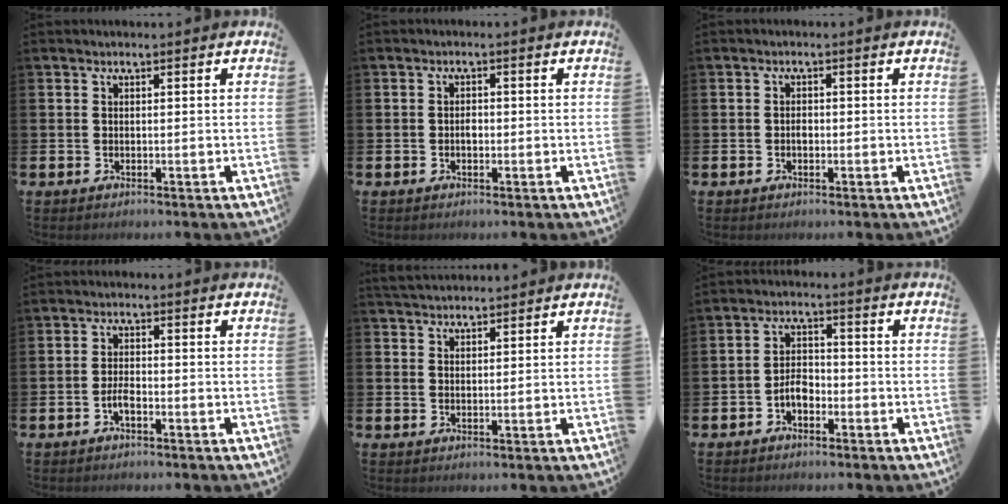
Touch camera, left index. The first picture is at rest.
{"total": 1.2, "force": [-0.3, 0.9, 0.8], "torque": [-0.010, 0.003, -0.007]}
{"total": 1.0, "force": [-0.3, 0.7, 0.7], "torque": [-0.008, 0.000, -0.007]}
{"total": 2.2, "force": [-1.0, 0.8, 1.8], "torque": [-0.028, 0.001, -0.020]}
{"total": 2.9, "force": [2.8, 0.6, 0.3], "torque": [-0.003, -0.011, 0.050]}
{"total": 3.2, "force": [-1.7, 1.9, 1.9], "torque": [-0.040, 0.010, -0.034]}